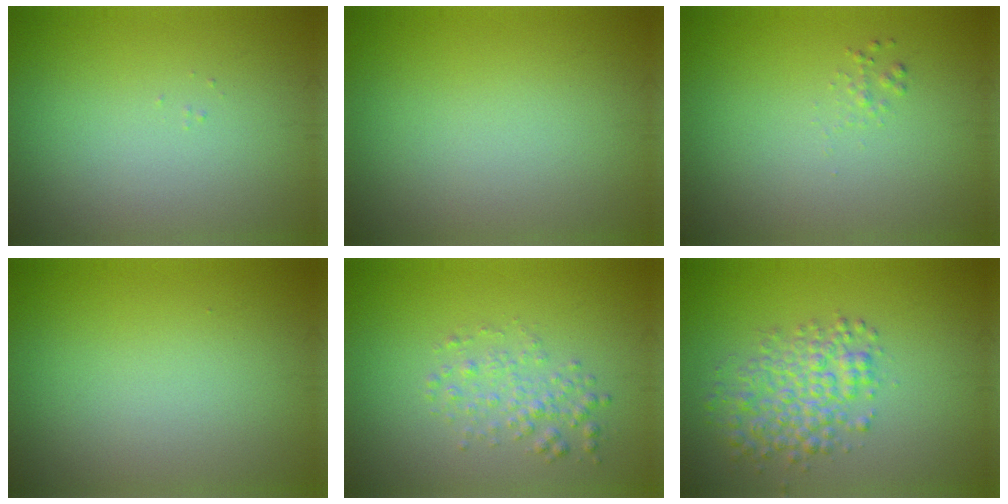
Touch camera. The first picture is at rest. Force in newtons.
{"total": 0.0}
{"total": 0.6, "press": 0.6, "slide": 0.0}
{"total": 0.0}
{"total": 2.2, "press": 2.2, "slide": 0.0}
{"total": 4.3, "press": 4.3, "slide": 0.1}